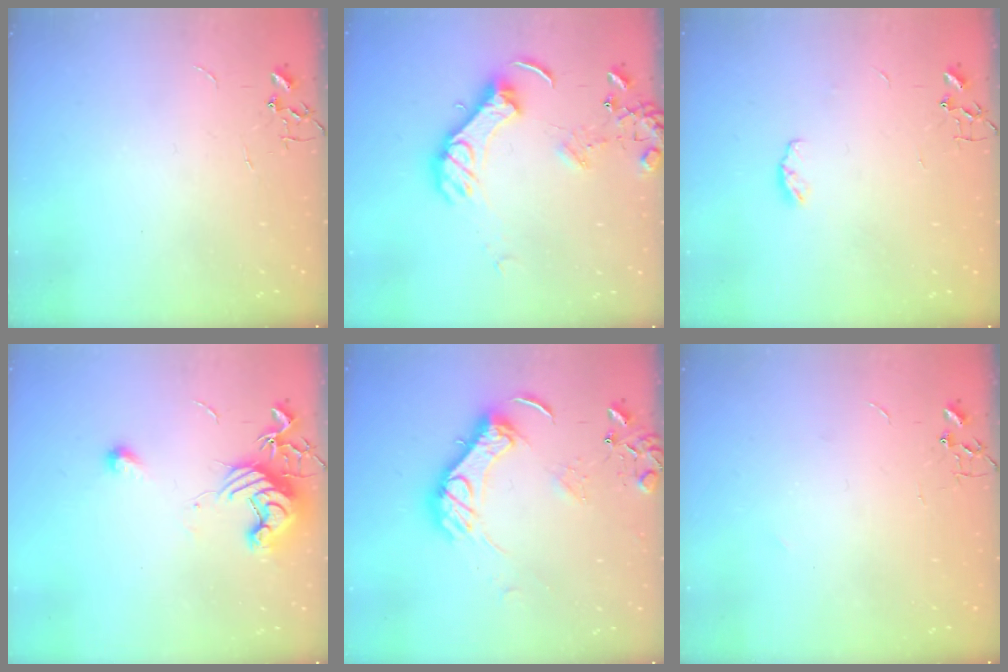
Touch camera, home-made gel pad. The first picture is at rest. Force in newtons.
{"total": 12.7, "press": 12.6, "slide": 1.4}
{"total": 4.7, "press": 4.6, "slide": 0.6}
{"total": 12.6, "press": 12.5, "slide": 0.8}
{"total": 14.6, "press": 14.6, "slide": 1.1}
{"total": 3.4, "press": 3.1, "slide": 1.5}